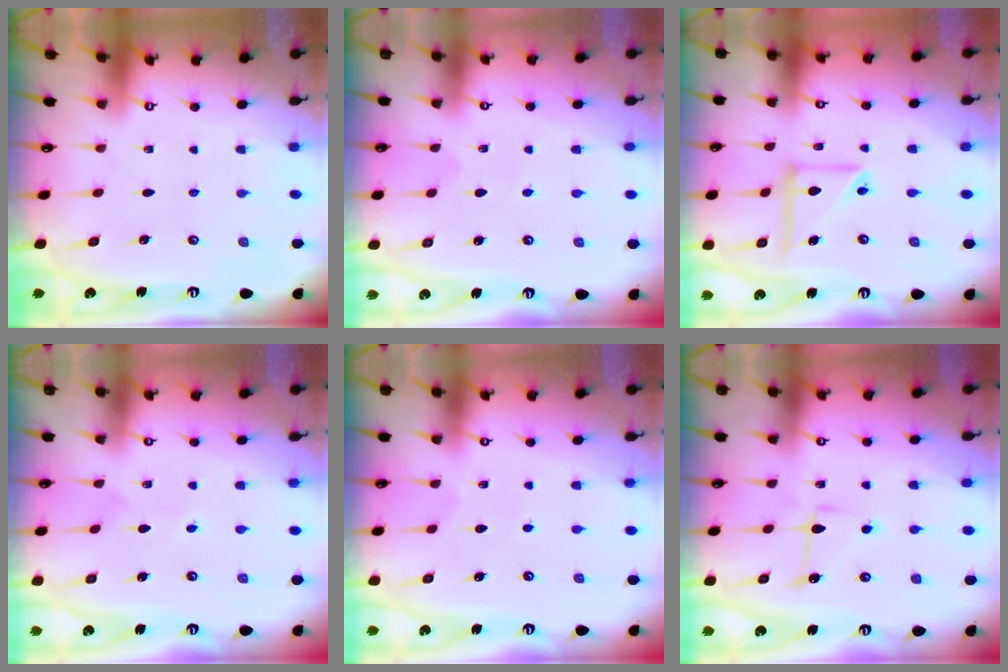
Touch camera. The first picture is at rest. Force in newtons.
{"total": 2.8, "press": 2.7, "slide": 0.3}
{"total": 12.3, "press": 12.3, "slide": 1.3}
{"total": 4.6, "press": 4.6, "slide": 0.4}
{"total": 3.9, "press": 3.9, "slide": 0.2}
{"total": 6.5, "press": 6.4, "slide": 0.6}